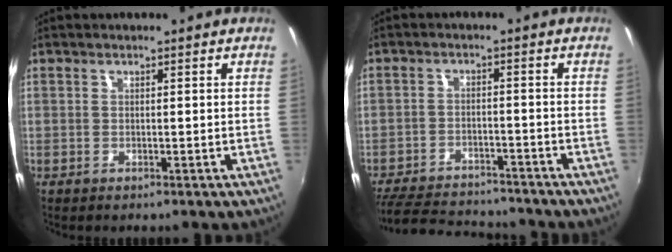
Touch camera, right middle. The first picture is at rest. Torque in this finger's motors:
{"motor_torque": [0.98, -1.16, 0.16, 0.07]}